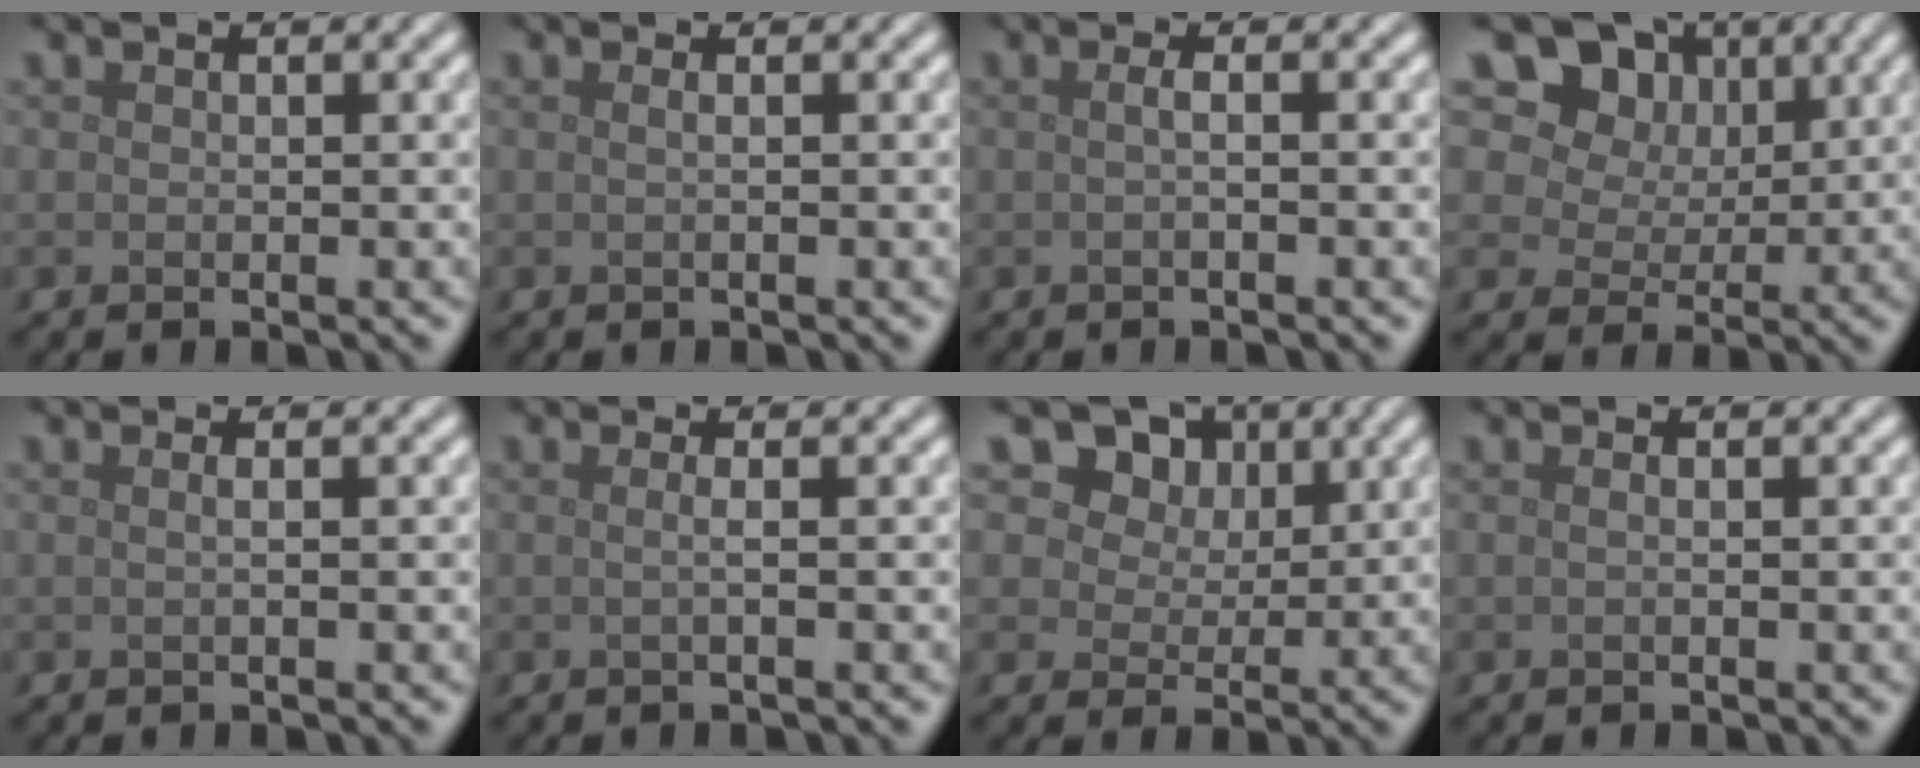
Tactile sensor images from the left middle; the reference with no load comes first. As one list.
[{"total": 1.0, "force": [0.2, 0.4, 0.8], "torque": [-0.008, -0.002, -0.008]}, {"total": 1.2, "force": [0.0, 0.4, 1.1], "torque": [-0.015, 0.002, -0.004]}, {"total": 16.5, "force": [8.6, 12.3, 6.9], "torque": [-0.185, 0.039, 0.160]}, {"total": 1.2, "force": [0.3, 0.5, 1.0], "torque": [-0.007, -0.004, -0.010]}, {"total": 1.5, "force": [0.1, 0.6, 1.4], "torque": [-0.016, -0.003, -0.015]}, {"total": 12.9, "force": [7.5, 8.6, 5.9], "torque": [-0.131, 0.025, 0.123]}, {"total": 0.6, "force": [0.0, 0.3, 0.6], "torque": [-0.007, 0.000, -0.004]}]